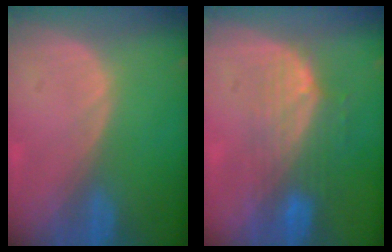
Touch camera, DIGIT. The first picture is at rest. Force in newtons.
{"total": 7.5, "press": 6.8, "slide": 3.2}